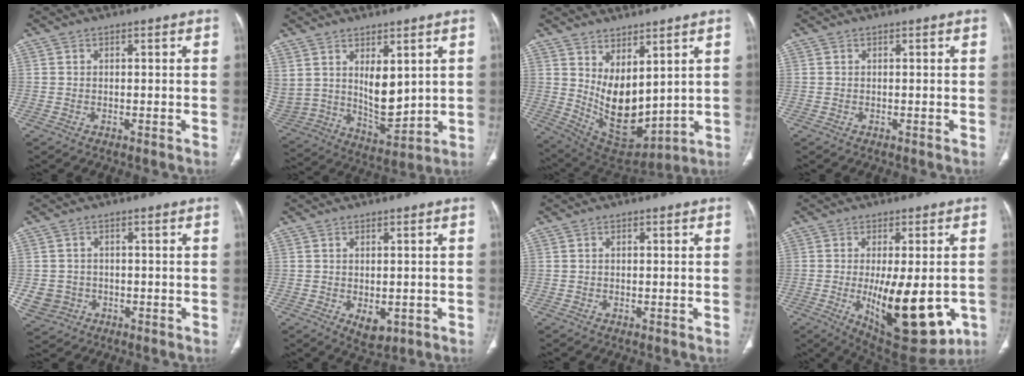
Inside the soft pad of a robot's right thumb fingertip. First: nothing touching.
{"total": 14.7, "force": [4.6, 8.2, 11.3], "torque": [-0.204, -0.036, 0.112]}
{"total": 13.0, "force": [3.7, 6.8, 10.5], "torque": [-0.153, -0.046, 0.098]}
{"total": 0.0}
{"total": 5.1, "force": [-1.1, 4.8, 1.5], "torque": [-0.020, 0.008, -0.011]}
{"total": 4.3, "force": [-1.1, 2.6, 3.2], "torque": [-0.038, -0.005, -0.001]}
{"total": 0.6, "force": [0.1, 0.4, 0.5], "torque": [-0.010, 0.002, 0.003]}
{"total": 18.5, "force": [-3.9, 7.4, 16.5], "torque": [-0.226, -0.022, -0.032]}